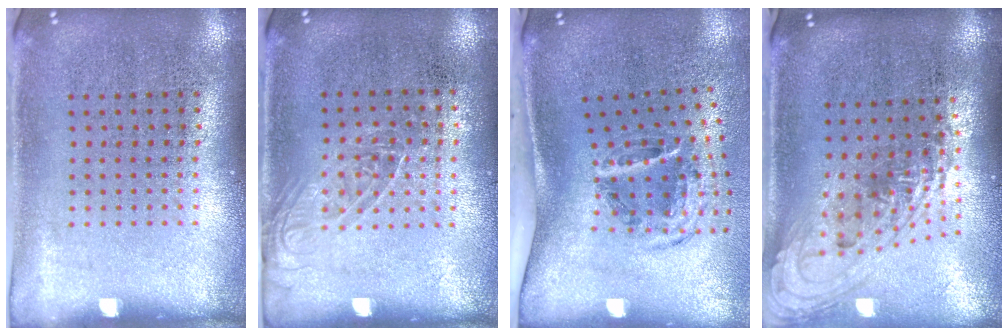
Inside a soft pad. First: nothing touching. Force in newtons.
{"total": 1.2, "press": 1.1, "slide": 0.7}
{"total": 2.0, "press": 1.2, "slide": 1.6}
{"total": 1.7, "press": 1.3, "slide": 1.0}